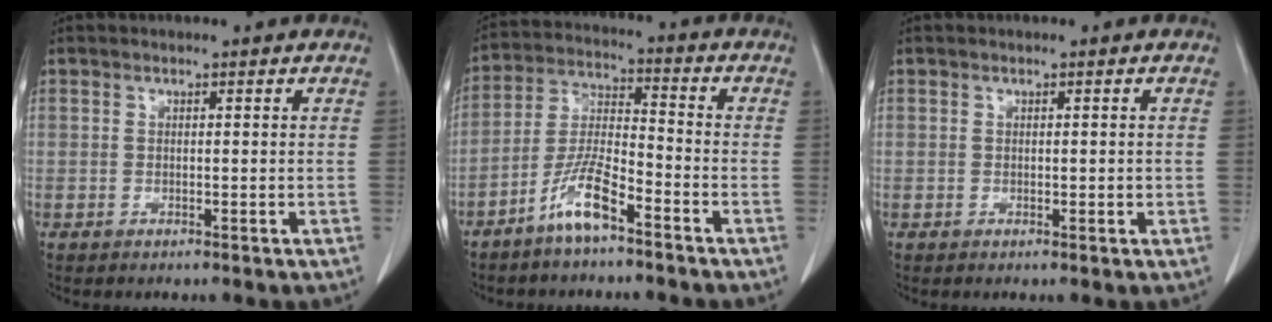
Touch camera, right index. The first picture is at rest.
{"total": 8.2, "force": [-5.4, 1.3, 6.0], "torque": [-0.131, -0.003, -0.108]}
{"total": 1.1, "force": [-0.1, 0.6, 0.9], "torque": [-0.012, 0.000, 0.002]}